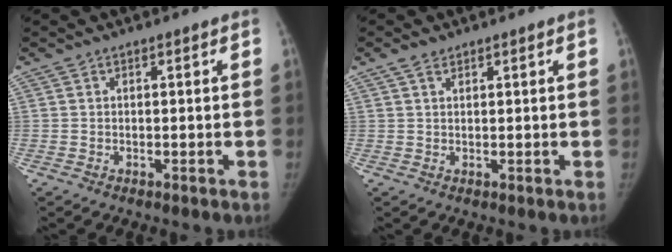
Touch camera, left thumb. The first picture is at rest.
{"total": 1.9, "force": [1.4, 1.1, 0.8], "torque": [-0.009, 0.001, 0.024]}